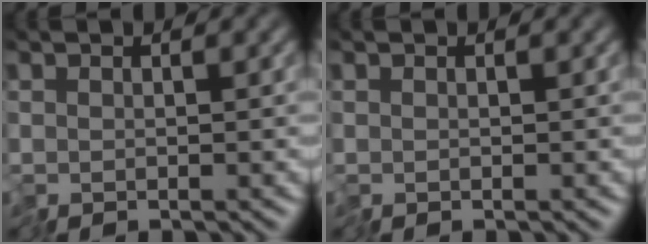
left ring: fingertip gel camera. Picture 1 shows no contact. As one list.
[{"total": 0.0}]